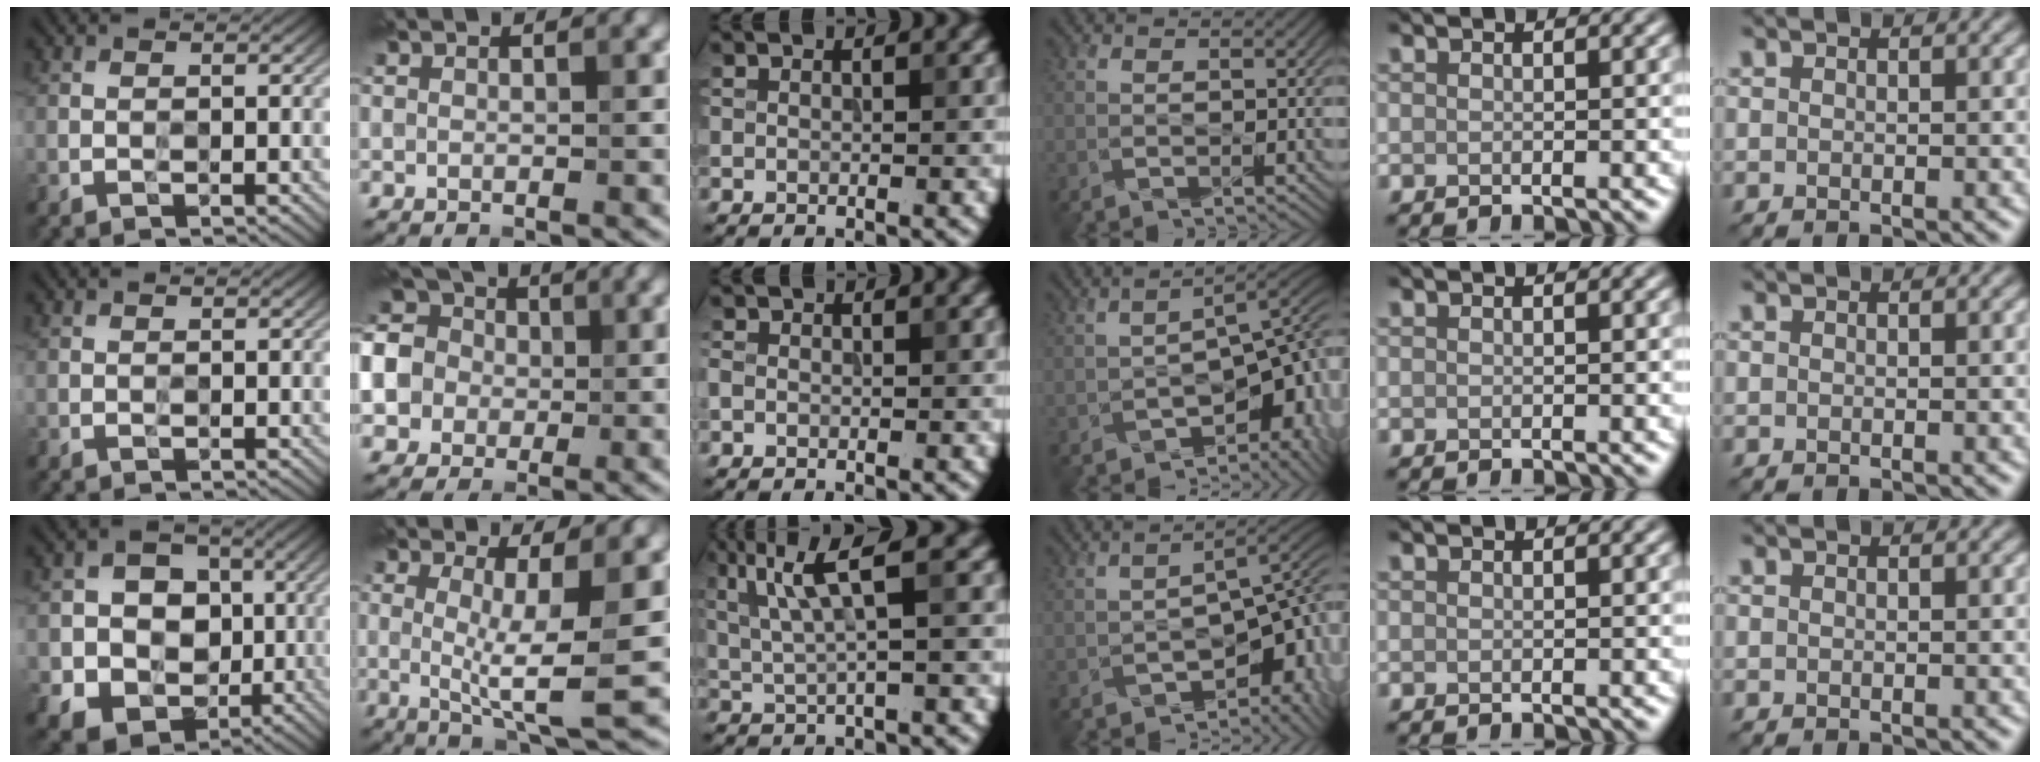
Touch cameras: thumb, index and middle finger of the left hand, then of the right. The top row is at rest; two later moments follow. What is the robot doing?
{"motion": "wipe", "object": "compact mirror"}